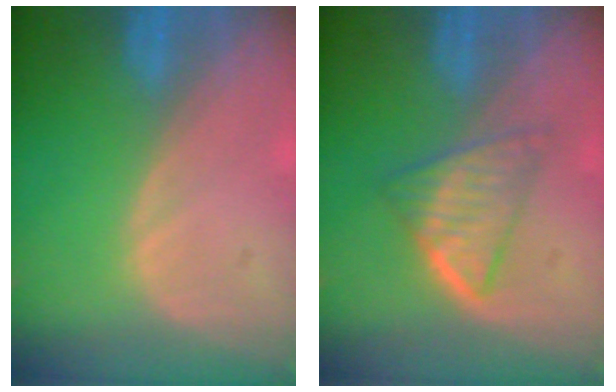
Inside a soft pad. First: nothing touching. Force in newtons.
{"total": 5.3, "press": 5.0, "slide": 1.8}